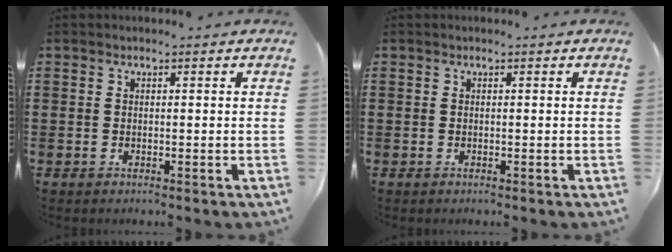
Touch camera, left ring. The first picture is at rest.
{"total": 0.0}